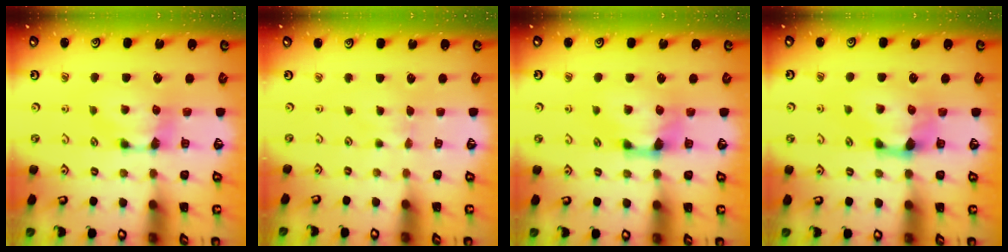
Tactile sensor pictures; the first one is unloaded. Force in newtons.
{"total": 3.4, "press": 3.4, "slide": 0.4}
{"total": 1.9, "press": 1.3, "slide": 1.4}
{"total": 1.7, "press": 1.1, "slide": 1.3}